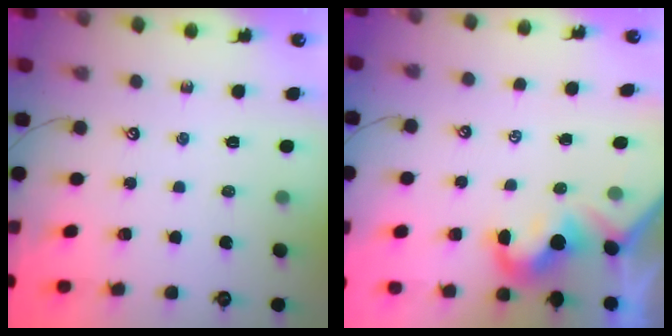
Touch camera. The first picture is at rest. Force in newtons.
{"total": 1.7, "press": 1.5, "slide": 0.8}